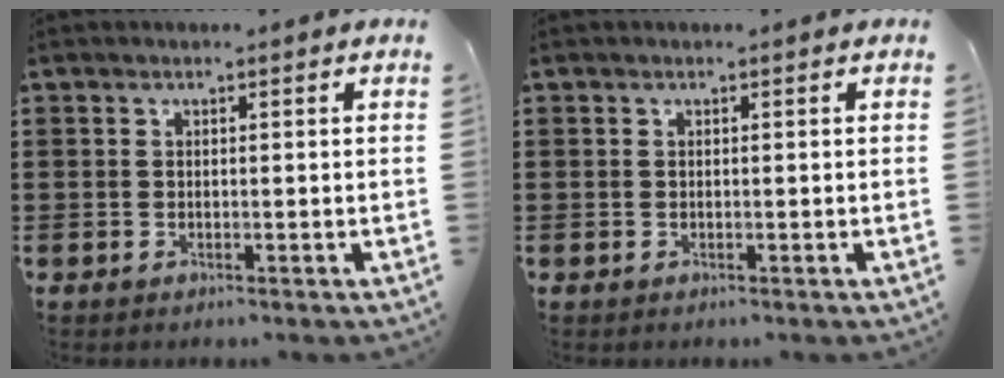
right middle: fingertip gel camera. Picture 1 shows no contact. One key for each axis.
{"total": 0.0}